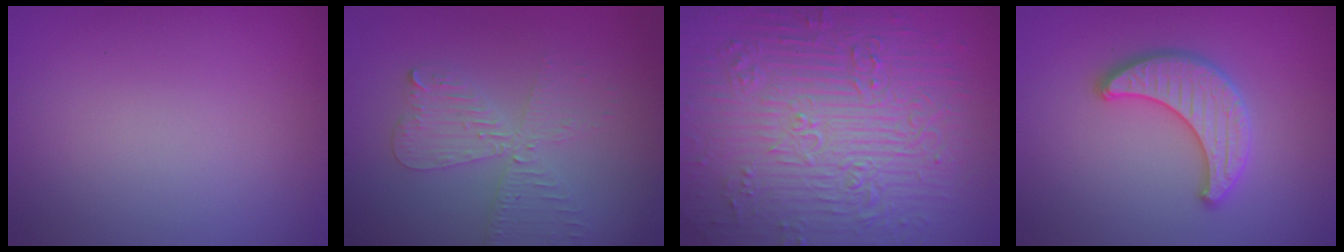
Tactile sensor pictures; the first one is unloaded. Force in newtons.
{"total": 4.1, "press": 3.6, "slide": 2.1}
{"total": 11.9, "press": 7.8, "slide": 8.9}
{"total": 3.7, "press": 3.6, "slide": 0.6}